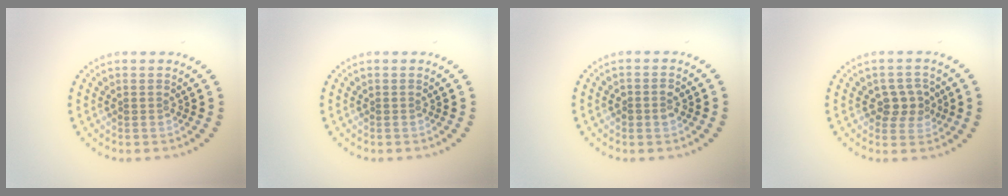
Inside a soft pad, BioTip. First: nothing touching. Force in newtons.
{"total": 0.0}
{"total": 1.4, "press": 1.4, "slide": 0.2}
{"total": 2.6, "press": 2.5, "slide": 0.8}